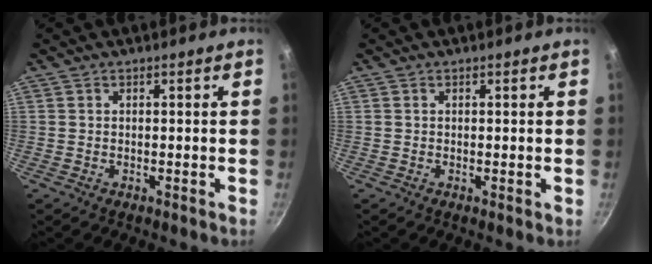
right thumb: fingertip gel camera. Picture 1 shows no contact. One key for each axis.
{"total": 0.0}